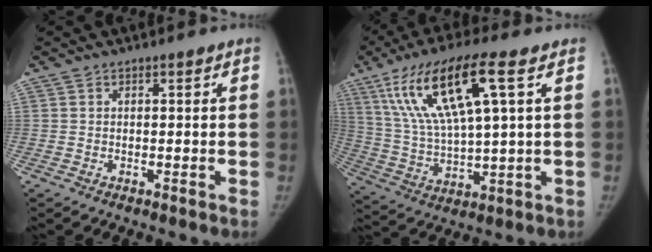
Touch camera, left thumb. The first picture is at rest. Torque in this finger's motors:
{"motor_torque": [0.39, 0.43, 1.76, -1.01, 0.17]}